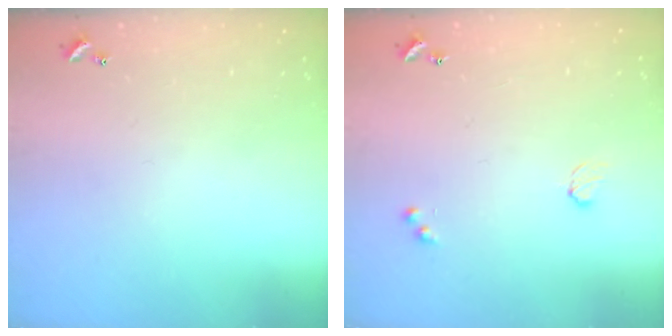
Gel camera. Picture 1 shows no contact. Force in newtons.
{"total": 3.3, "press": 3.2, "slide": 0.5}